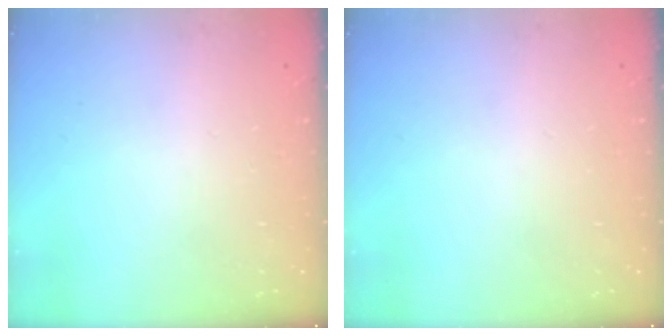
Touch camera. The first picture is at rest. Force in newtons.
{"total": 0.0}